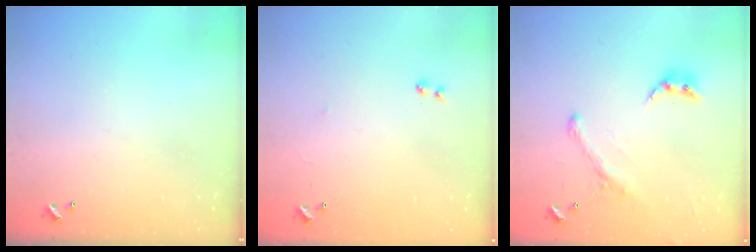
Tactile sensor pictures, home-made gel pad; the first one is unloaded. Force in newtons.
{"total": 7.2, "press": 7.2, "slide": 0.5}
{"total": 2.0, "press": 1.5, "slide": 1.2}